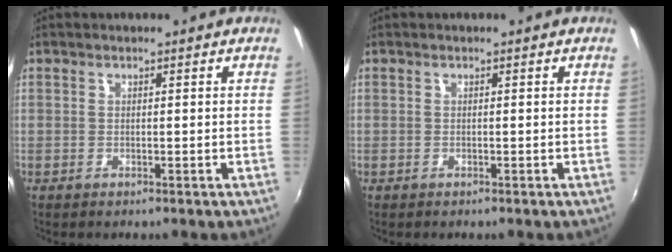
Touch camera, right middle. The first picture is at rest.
{"total": 0.0}